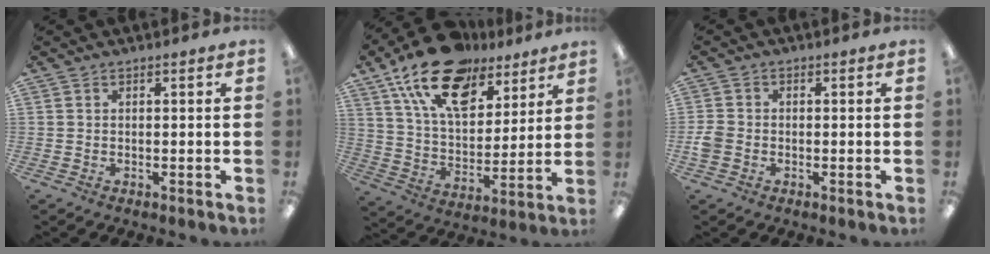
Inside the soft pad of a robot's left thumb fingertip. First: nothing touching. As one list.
[{"total": 20.4, "force": [13.4, 10.6, 11.2], "torque": [-0.199, -0.069, 0.240]}, {"total": 3.4, "force": [-1.1, 2.7, 1.8], "torque": [-0.027, 0.010, -0.018]}]